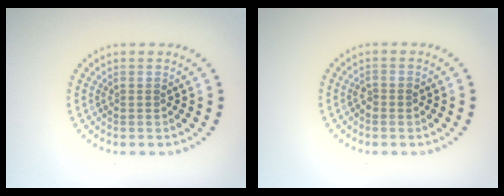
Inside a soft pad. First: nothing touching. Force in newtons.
{"total": 0.8, "press": 0.8, "slide": 0.1}